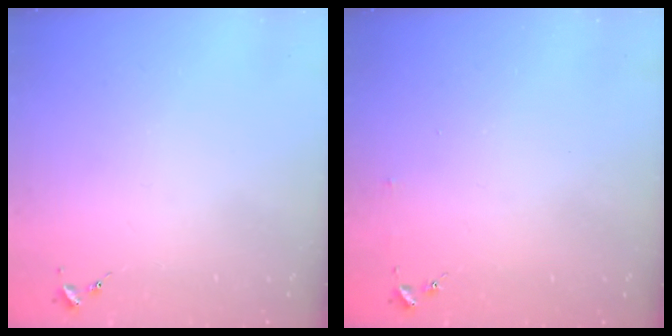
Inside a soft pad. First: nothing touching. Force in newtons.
{"total": 2.5, "press": 2.5, "slide": 0.2}